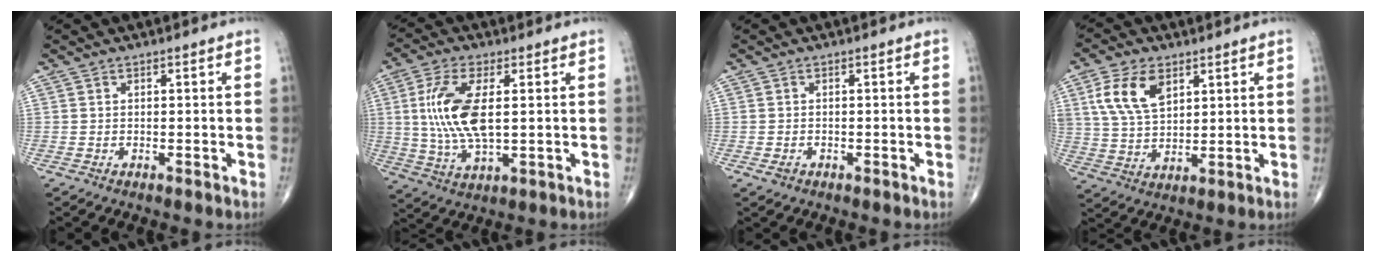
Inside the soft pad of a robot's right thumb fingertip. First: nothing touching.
{"total": 12.8, "force": [1.7, 5.4, 11.5], "torque": [-0.246, -0.008, 0.037]}
{"total": 1.3, "force": [-0.6, 0.9, 0.6], "torque": [-0.012, 0.004, -0.008]}
{"total": 10.4, "force": [4.5, 6.0, 7.2], "torque": [-0.132, -0.012, 0.089]}